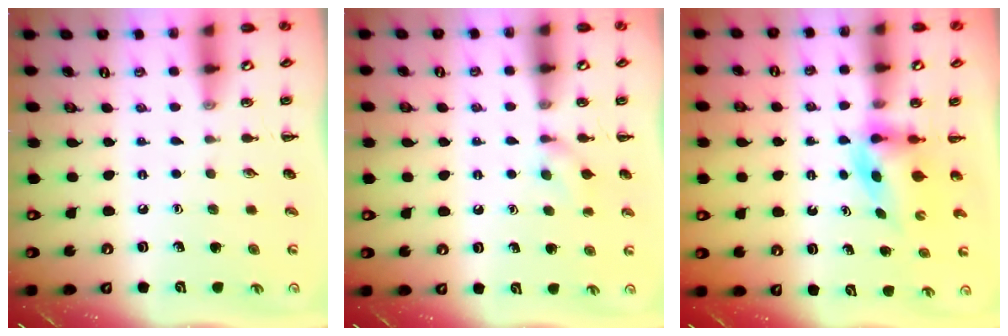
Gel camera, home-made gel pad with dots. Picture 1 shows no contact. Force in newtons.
{"total": 5.5, "press": 5.2, "slide": 1.6}
{"total": 3.6, "press": 3.5, "slide": 0.5}